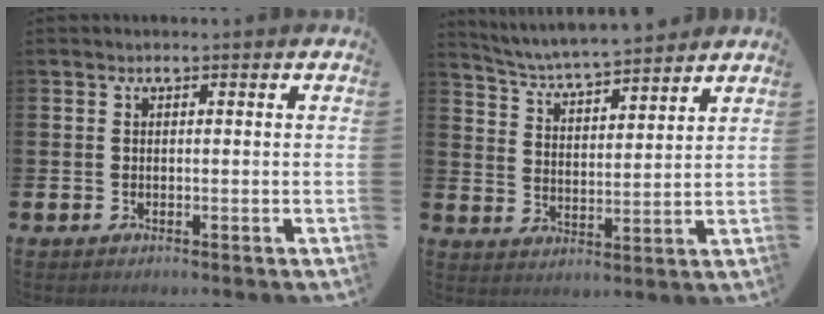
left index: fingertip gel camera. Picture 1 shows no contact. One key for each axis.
{"total": 4.7, "fx": 4.7, "fy": -0.1, "fz": 0.8, "tx": -0.043, "ty": -0.040, "tz": 0.080}